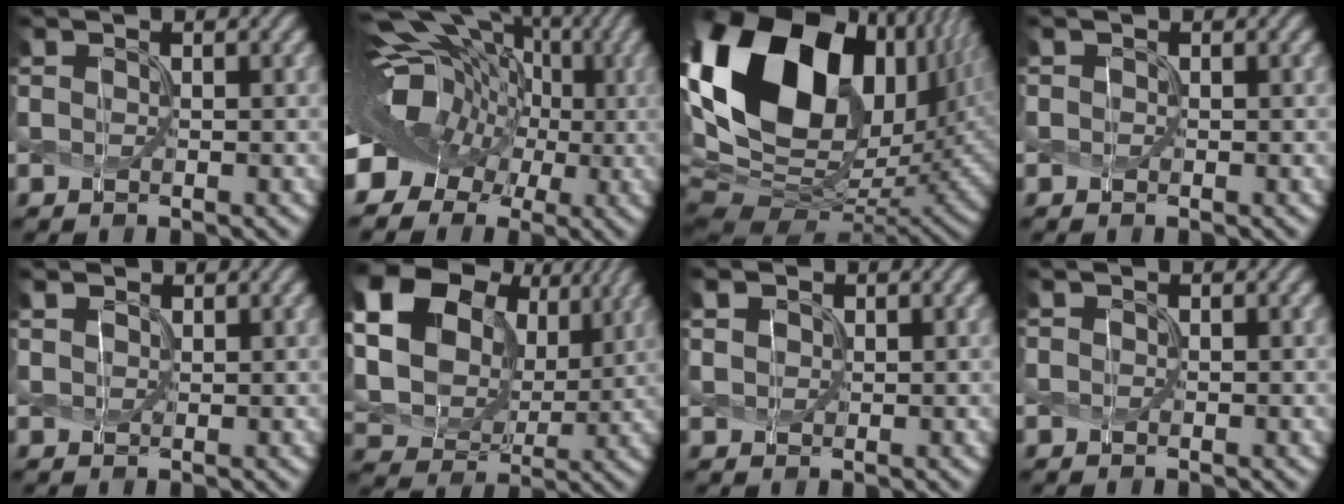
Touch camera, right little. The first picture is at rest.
{"total": 11.3, "force": [-0.1, 9.1, 6.7], "torque": [-0.115, 0.015, -0.013]}
{"total": 22.6, "force": [7.5, 14.2, 15.9], "torque": [-0.340, 0.046, 0.124]}
{"total": 0.0}
{"total": 1.4, "force": [1.2, 0.7, 0.2], "torque": [-0.009, 0.003, 0.025]}
{"total": 21.0, "force": [9.0, 16.3, 9.6], "torque": [-0.253, 0.028, 0.167]}
{"total": 1.7, "force": [1.0, 1.2, 0.6], "torque": [-0.016, 0.004, 0.017]}
{"total": 0.0}